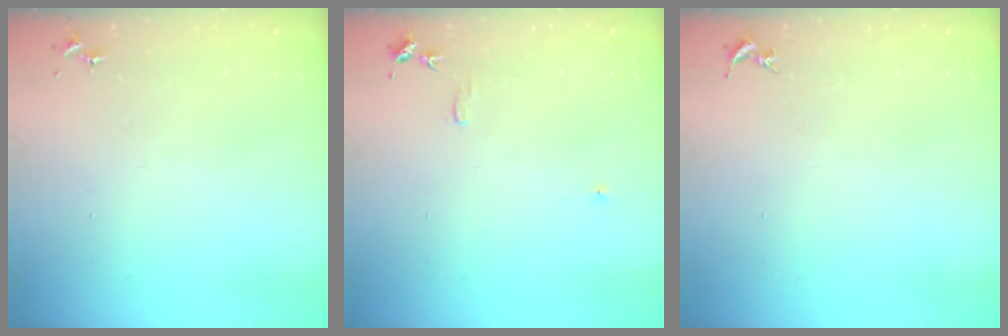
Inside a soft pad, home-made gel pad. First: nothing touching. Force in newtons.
{"total": 5.0, "press": 4.9, "slide": 0.6}
{"total": 0.0}